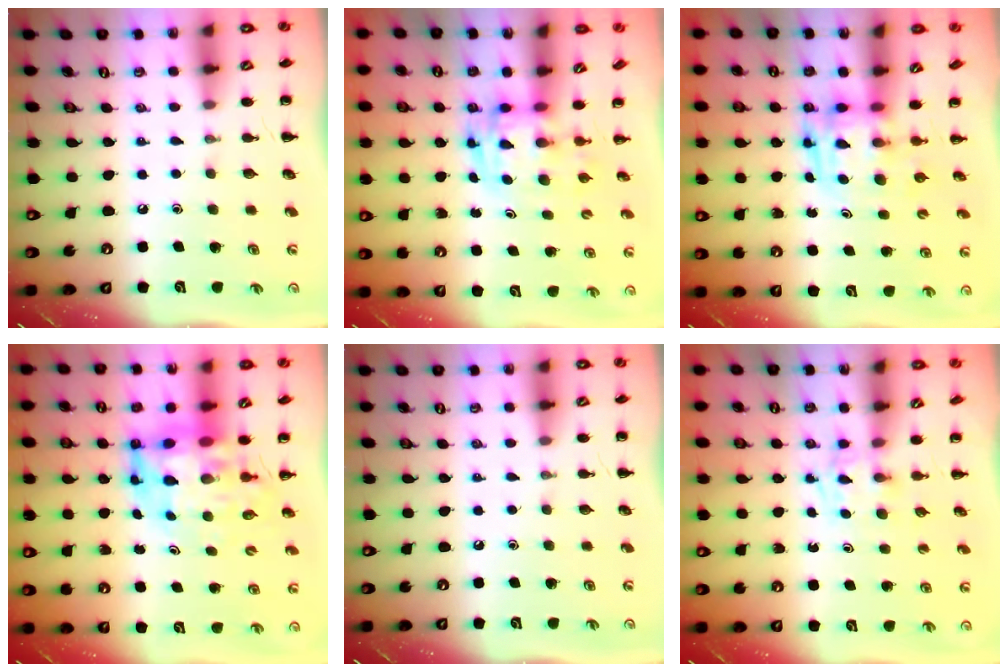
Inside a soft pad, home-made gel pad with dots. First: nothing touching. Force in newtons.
{"total": 2.8, "press": 2.7, "slide": 0.5}
{"total": 3.9, "press": 3.8, "slide": 0.7}
{"total": 8.5, "press": 8.0, "slide": 2.9}
{"total": 0.0}
{"total": 2.7, "press": 2.5, "slide": 1.0}